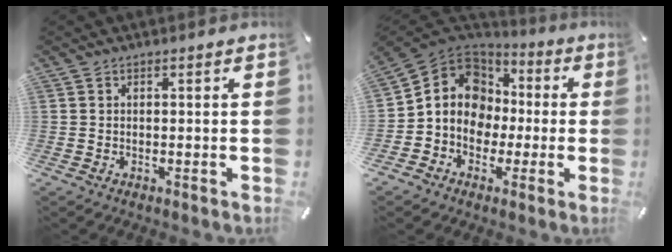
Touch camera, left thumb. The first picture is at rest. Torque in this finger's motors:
{"motor_torque": [1.09, 2.68, 0.84, 0.78, 0.17]}